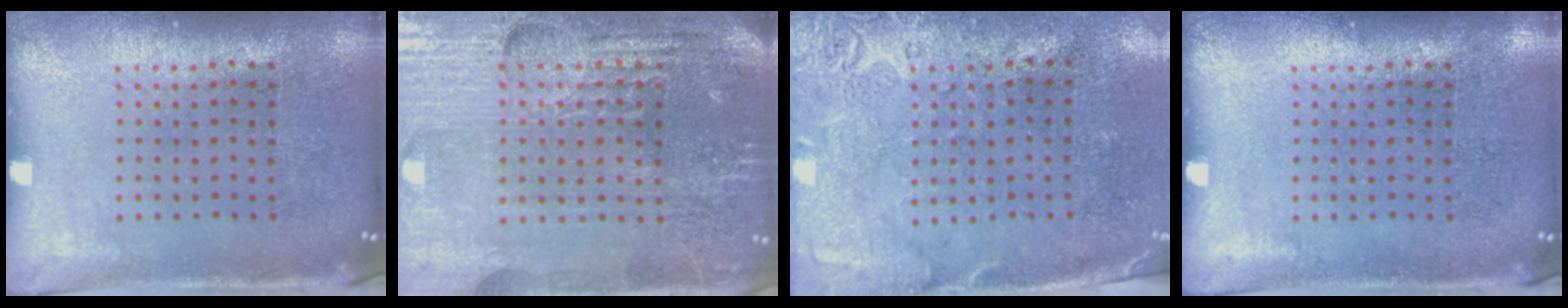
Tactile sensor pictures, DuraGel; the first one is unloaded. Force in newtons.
{"total": 4.9, "press": 4.6, "slide": 1.8}
{"total": 2.8, "press": 2.2, "slide": 1.7}
{"total": 0.0}